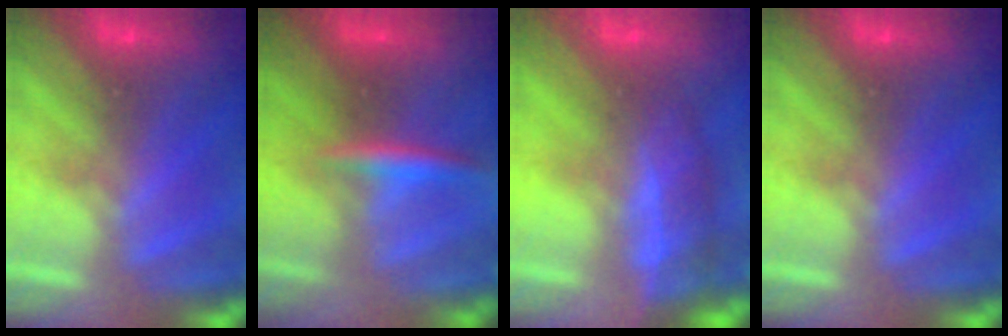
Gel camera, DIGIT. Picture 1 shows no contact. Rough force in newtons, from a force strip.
{"total": 2.5}
{"total": 3.3}
{"total": 0.0}